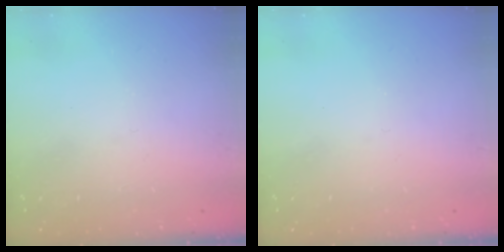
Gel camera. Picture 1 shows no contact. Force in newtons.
{"total": 0.0}